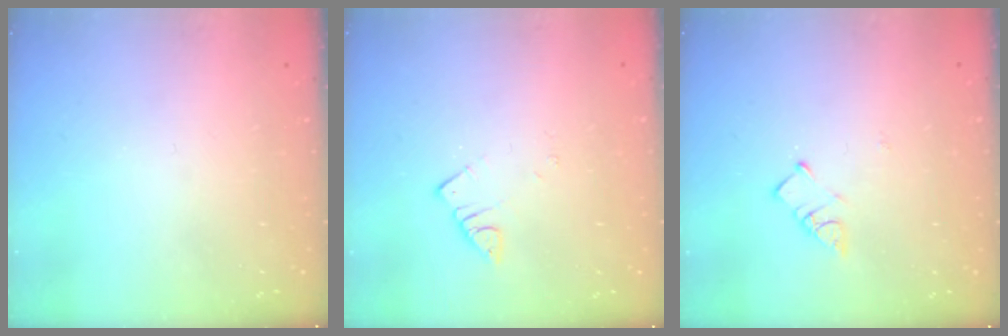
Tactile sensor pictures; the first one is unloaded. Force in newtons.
{"total": 2.5, "press": 2.5, "slide": 0.3}
{"total": 3.7, "press": 3.7, "slide": 0.2}